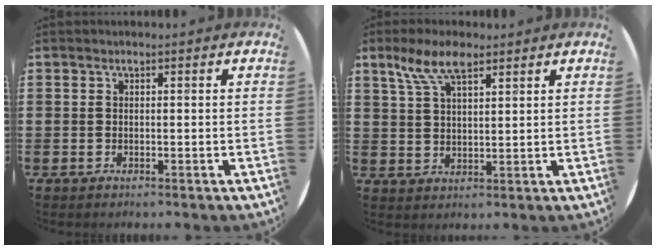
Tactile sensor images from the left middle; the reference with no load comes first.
{"total": 6.5, "force": [4.3, 2.5, 4.2], "torque": [-0.092, 0.006, 0.078]}